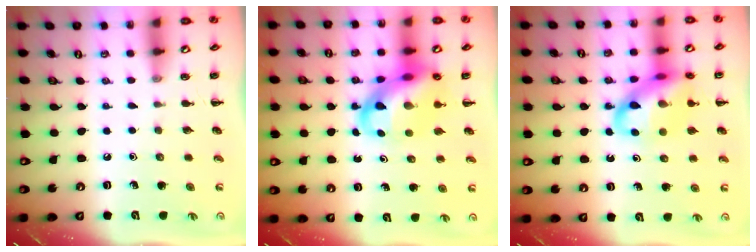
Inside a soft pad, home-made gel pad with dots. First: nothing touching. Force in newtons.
{"total": 14.1, "press": 13.7, "slide": 3.6}
{"total": 15.8, "press": 15.6, "slide": 3.0}